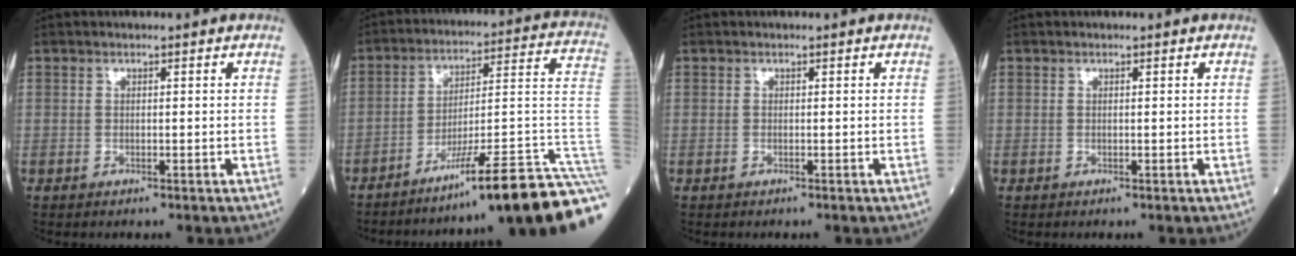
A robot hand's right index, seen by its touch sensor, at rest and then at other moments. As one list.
[{"total": 21.8, "force": [-15.1, -0.7, 15.7], "torque": [-0.123, 0.027, -0.233]}, {"total": 0.0}, {"total": 0.0}]